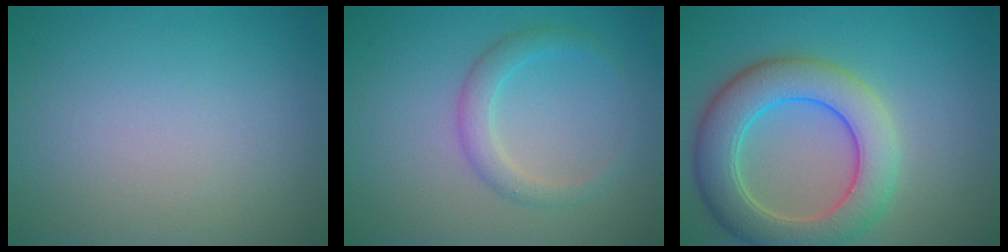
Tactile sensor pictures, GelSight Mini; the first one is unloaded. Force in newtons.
{"total": 2.3, "press": 2.3, "slide": 0.1}
{"total": 7.5, "press": 7.5, "slide": 0.4}